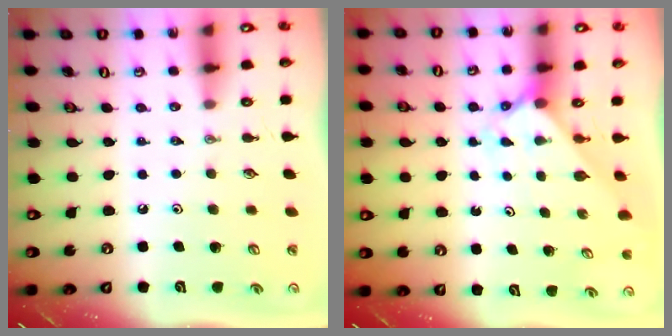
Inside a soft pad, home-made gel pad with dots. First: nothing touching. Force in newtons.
{"total": 2.1, "press": 2.1, "slide": 0.2}